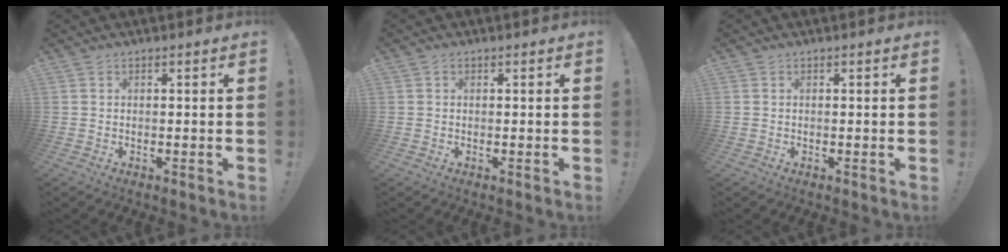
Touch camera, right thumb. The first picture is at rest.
{"total": 0.0}
{"total": 0.0}